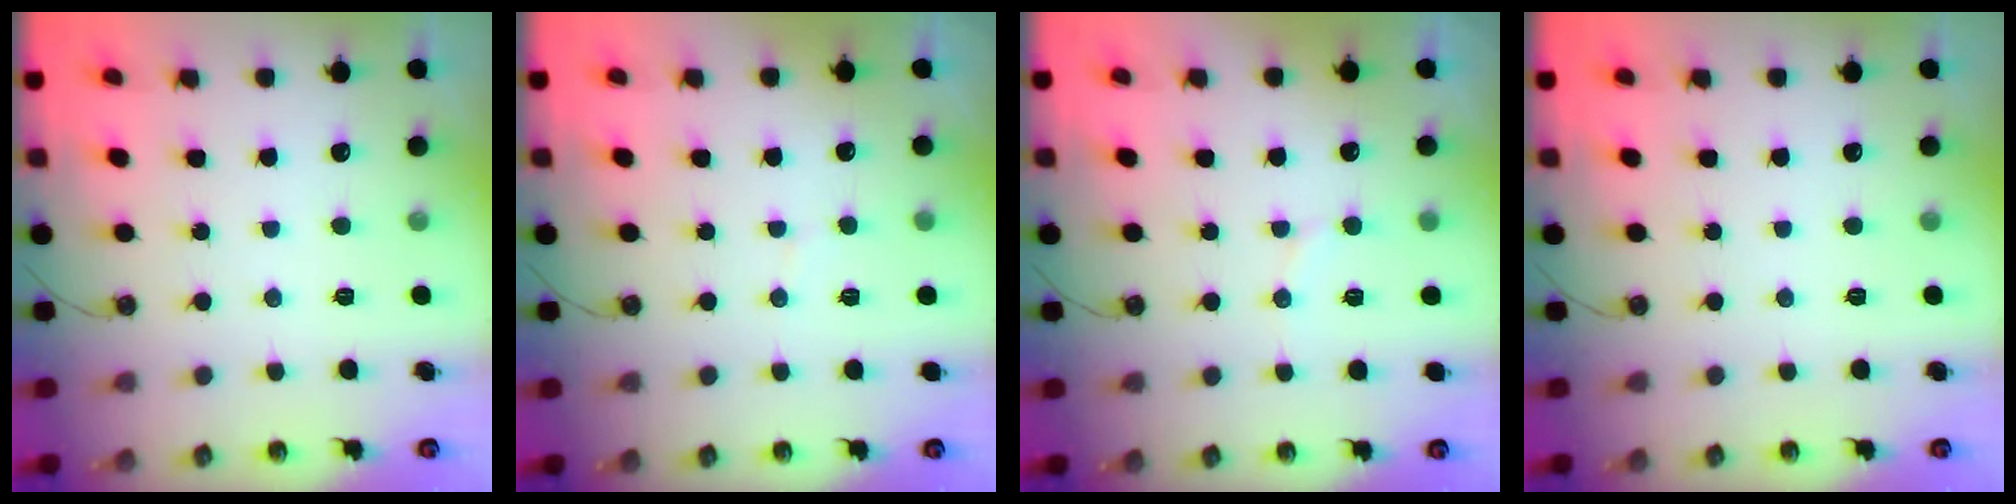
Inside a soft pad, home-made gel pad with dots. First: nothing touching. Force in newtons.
{"total": 1.8, "press": 1.8, "slide": 0.1}
{"total": 5.5, "press": 5.4, "slide": 1.1}
{"total": 0.0}